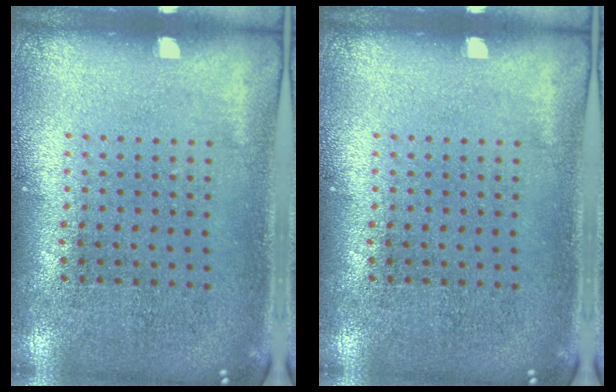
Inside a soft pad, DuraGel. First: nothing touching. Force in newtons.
{"total": 0.0}